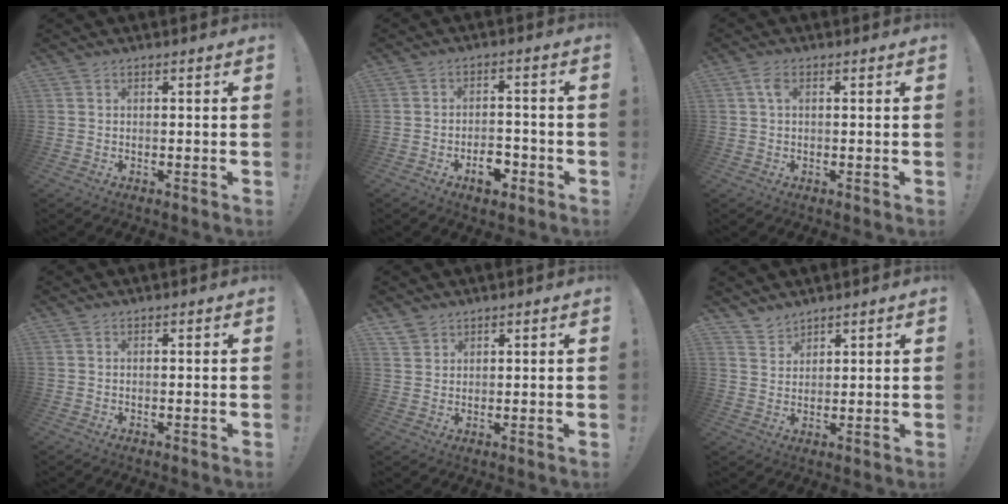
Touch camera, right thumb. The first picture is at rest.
{"total": 7.1, "force": [-3.6, 4.3, 4.4], "torque": [-0.043, 0.021, -0.059]}
{"total": 2.8, "force": [0.7, 1.4, 2.3], "torque": [-0.041, 0.003, 0.011]}
{"total": 0.0}
{"total": 3.5, "force": [2.9, 2.0, 0.5], "torque": [-0.007, -0.018, 0.054]}
{"total": 3.9, "force": [3.5, 1.7, 0.1], "torque": [-0.001, -0.026, 0.068]}